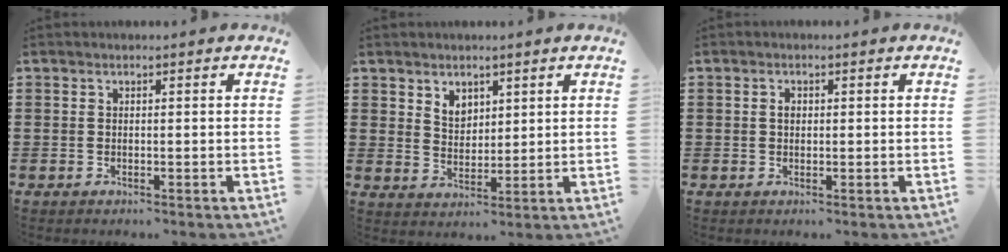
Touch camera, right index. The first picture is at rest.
{"total": 3.7, "force": [2.5, 2.5, 1.0], "torque": [-0.030, 0.007, 0.047]}
{"total": 1.3, "force": [0.2, 0.9, 0.9], "torque": [-0.020, 0.006, 0.002]}